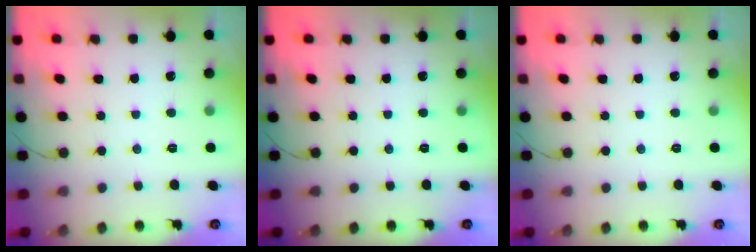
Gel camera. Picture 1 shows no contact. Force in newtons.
{"total": 0.0}
{"total": 0.0}